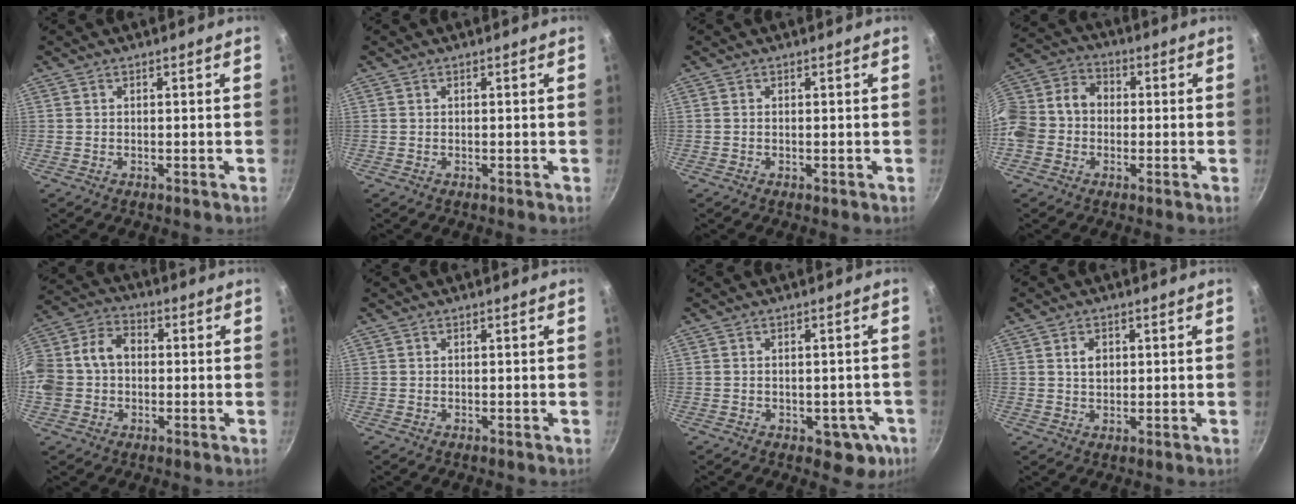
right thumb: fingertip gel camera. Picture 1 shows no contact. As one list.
[{"total": 0.0}, {"total": 0.0}, {"total": 14.5, "force": [-1.6, 11.9, 8.1], "torque": [-0.152, 0.049, -0.048]}, {"total": 14.9, "force": [0.0, 11.4, 9.6], "torque": [-0.191, 0.047, -0.014]}, {"total": 0.0}, {"total": 6.4, "force": [-2.2, 4.0, 4.4], "torque": [-0.022, 0.017, -0.014]}, {"total": 3.2, "force": [0.7, 2.3, 2.0], "torque": [-0.023, -0.001, 0.014]}]